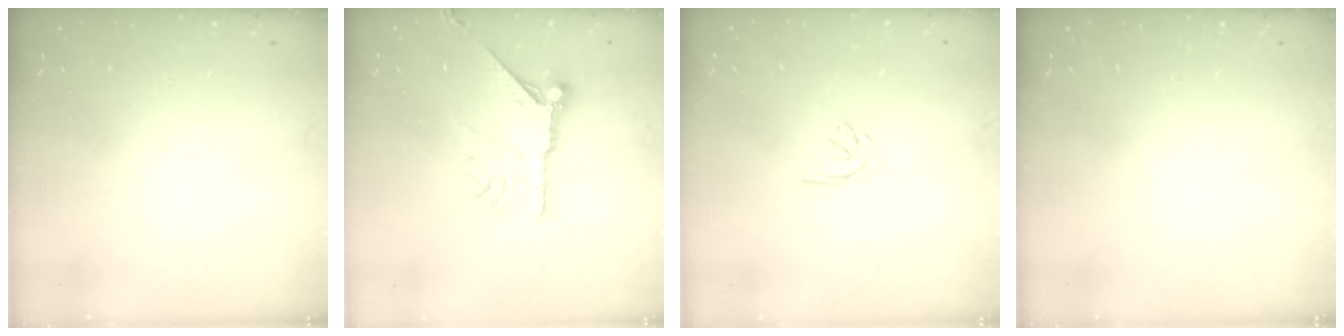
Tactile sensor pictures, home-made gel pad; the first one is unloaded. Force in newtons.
{"total": 10.1, "press": 10.1, "slide": 0.3}
{"total": 3.3, "press": 3.3, "slide": 0.3}
{"total": 0.0}